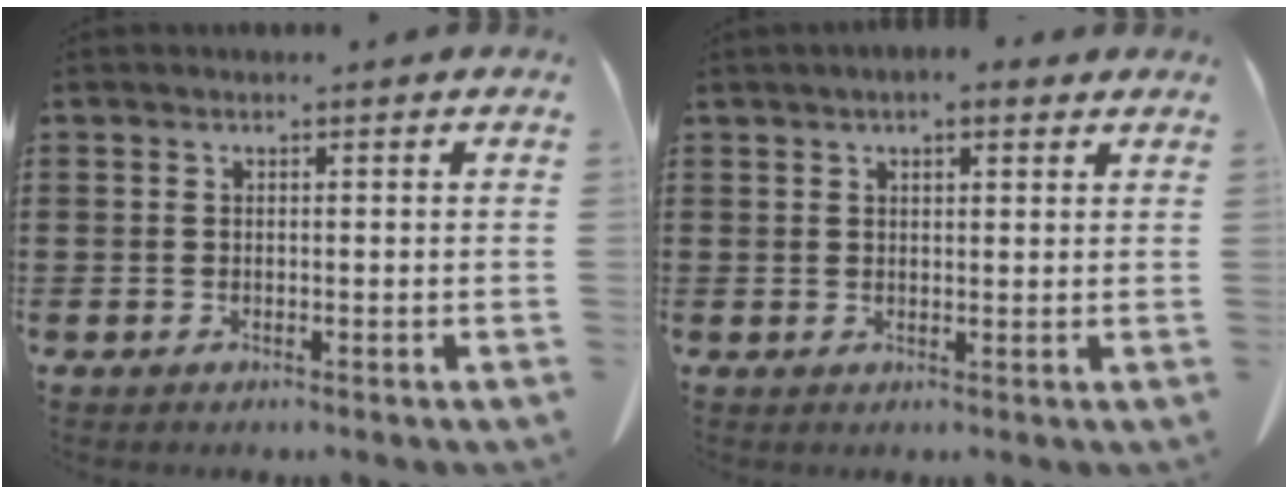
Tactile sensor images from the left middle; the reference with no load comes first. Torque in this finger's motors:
{"motor_torque": [1.80, 0.33, 0.50, 0.10]}